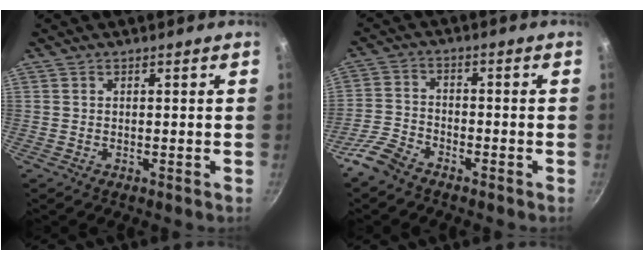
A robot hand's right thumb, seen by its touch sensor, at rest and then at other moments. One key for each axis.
{"total": 5.9, "fx": -4.5, "fy": 2.8, "fz": 2.5, "tx": -0.052, "ty": 0.031, "tz": -0.100}